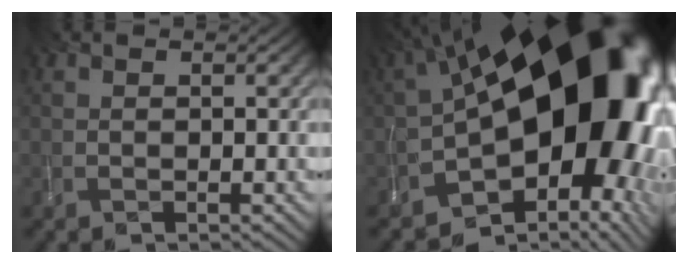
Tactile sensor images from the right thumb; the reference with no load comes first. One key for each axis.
{"total": 21.6, "fx": 0.1, "fy": 12.5, "fz": 17.6, "tx": -0.255, "ty": -0.064, "tz": 0.040}